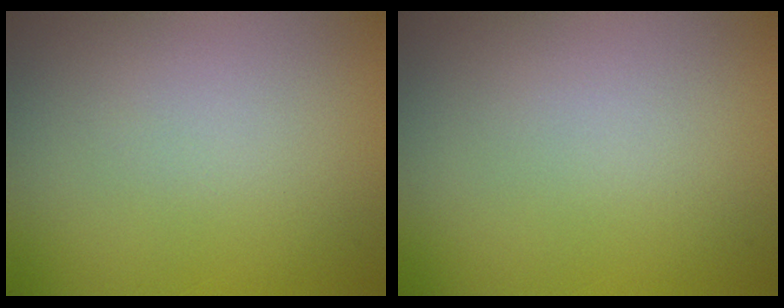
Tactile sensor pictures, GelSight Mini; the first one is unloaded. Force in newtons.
{"total": 0.0}